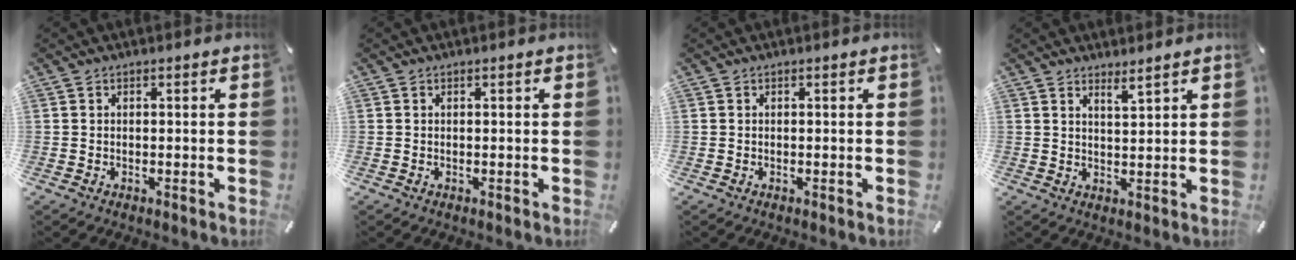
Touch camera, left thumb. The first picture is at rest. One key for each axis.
{"total": 0.0}
{"total": 0.0}
{"total": 2.9, "fx": 2.7, "fy": -0.2, "fz": 1.0, "tx": -0.024, "ty": -0.015, "tz": 0.050}